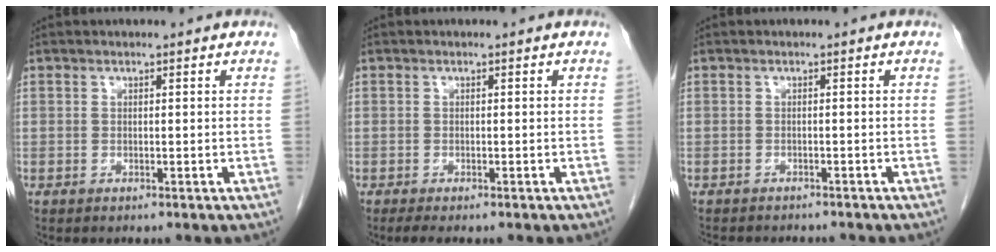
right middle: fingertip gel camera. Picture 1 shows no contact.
{"total": 1.9, "force": [-1.4, 0.5, 1.1], "torque": [-0.023, -0.006, -0.021]}
{"total": 6.7, "force": [-6.1, 1.8, 2.3], "torque": [-0.030, -0.001, -0.076]}